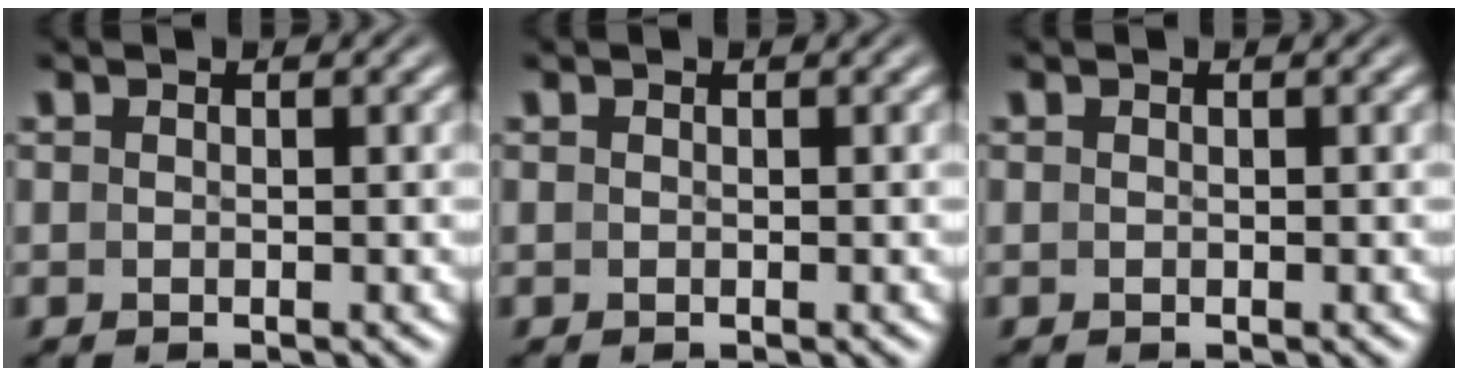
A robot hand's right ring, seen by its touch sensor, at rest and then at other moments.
{"total": 0.0}
{"total": 0.0}